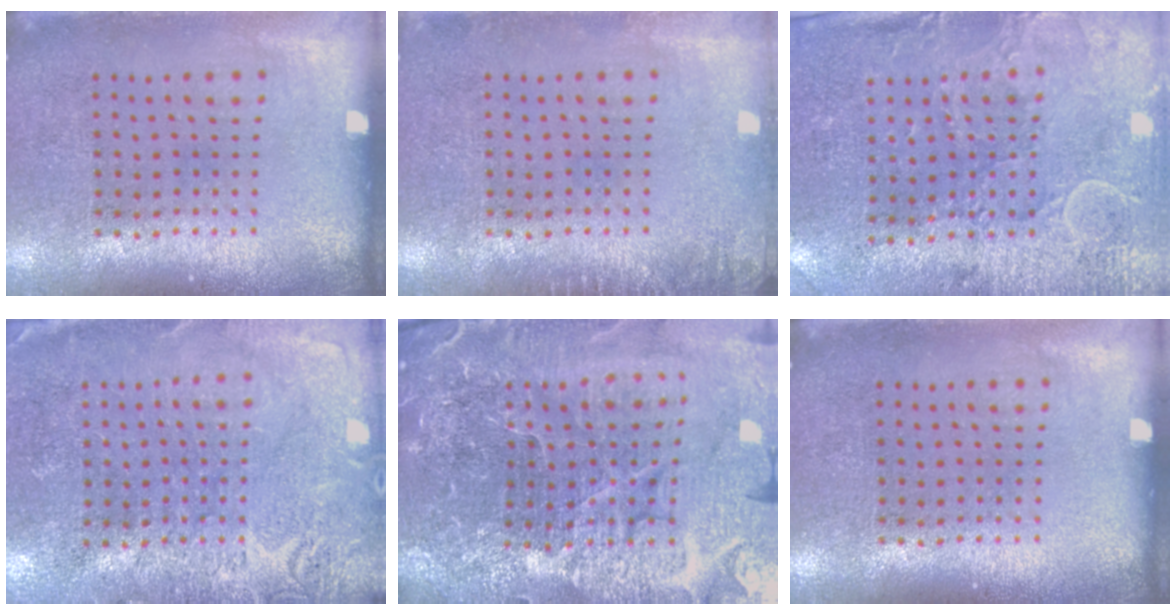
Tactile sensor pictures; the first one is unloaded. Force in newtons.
{"total": 1.1, "press": 1.1, "slide": 0.2}
{"total": 2.9, "press": 2.4, "slide": 1.7}
{"total": 2.8, "press": 2.6, "slide": 0.9}
{"total": 6.5, "press": 5.8, "slide": 3.0}
{"total": 0.0}